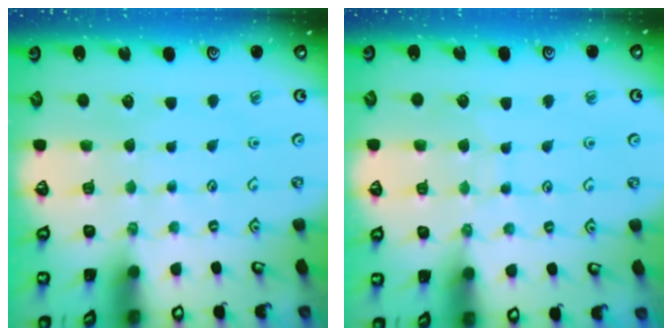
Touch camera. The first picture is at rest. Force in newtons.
{"total": 4.9, "press": 4.8, "slide": 0.4}